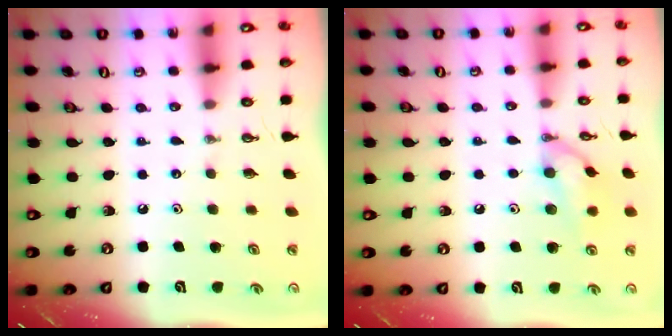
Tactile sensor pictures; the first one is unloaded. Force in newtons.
{"total": 11.7, "press": 9.6, "slide": 6.6}